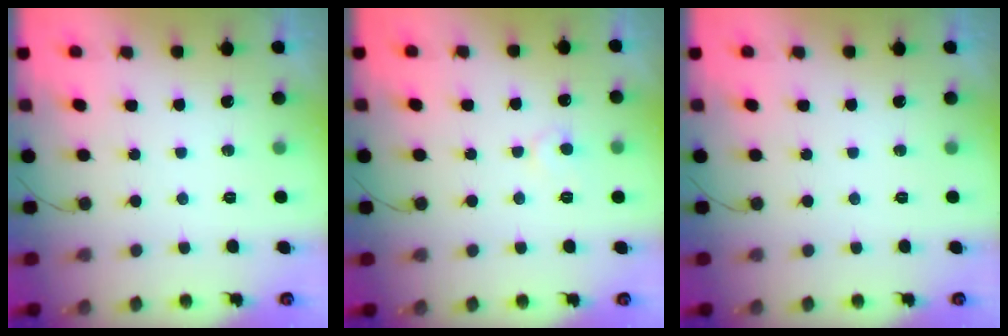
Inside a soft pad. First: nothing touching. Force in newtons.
{"total": 5.6, "press": 5.5, "slide": 0.5}
{"total": 0.0}